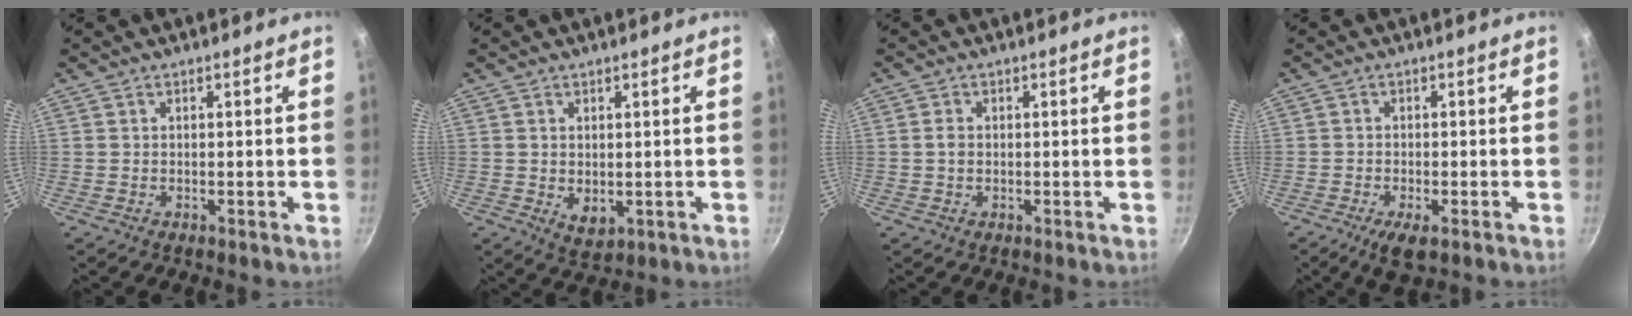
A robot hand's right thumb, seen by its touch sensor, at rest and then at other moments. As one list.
[{"total": 3.8, "force": [0.1, 2.6, 2.8], "torque": [-0.042, -0.015, 0.008]}, {"total": 1.8, "force": [0.0, 1.4, 1.2], "torque": [-0.020, 0.003, -0.001]}, {"total": 4.5, "force": [-2.3, 1.5, 3.5], "torque": [-0.065, 0.005, -0.039]}]